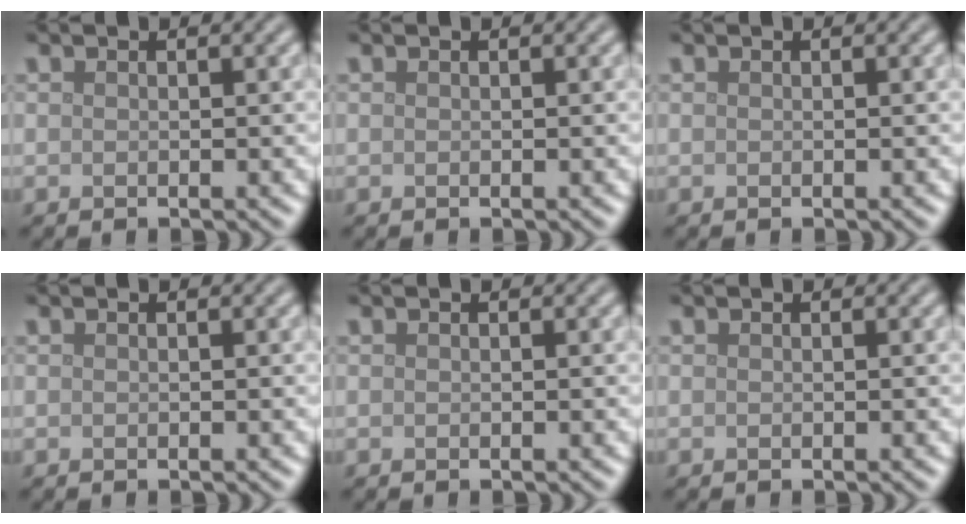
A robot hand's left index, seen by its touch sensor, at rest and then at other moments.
{"total": 0.0}
{"total": 0.0}
{"total": 0.0}
{"total": 0.0}
{"total": 0.0}